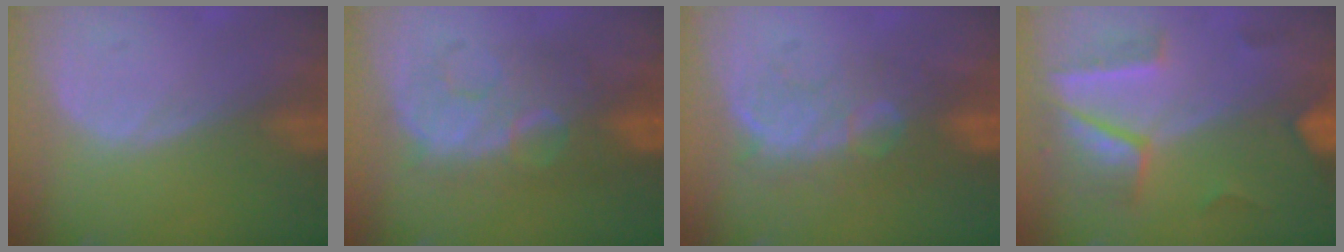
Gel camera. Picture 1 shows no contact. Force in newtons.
{"total": 8.2, "press": 8.2, "slide": 0.0}
{"total": 7.9, "press": 7.6, "slide": 2.2}
{"total": 7.3, "press": 7.2, "slide": 0.7}